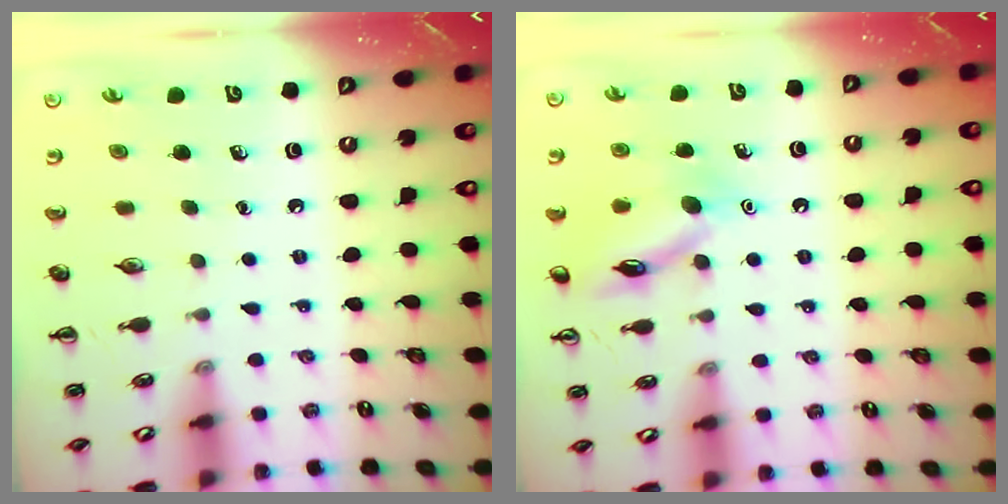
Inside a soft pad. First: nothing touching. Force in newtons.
{"total": 12.3, "press": 12.3, "slide": 0.7}